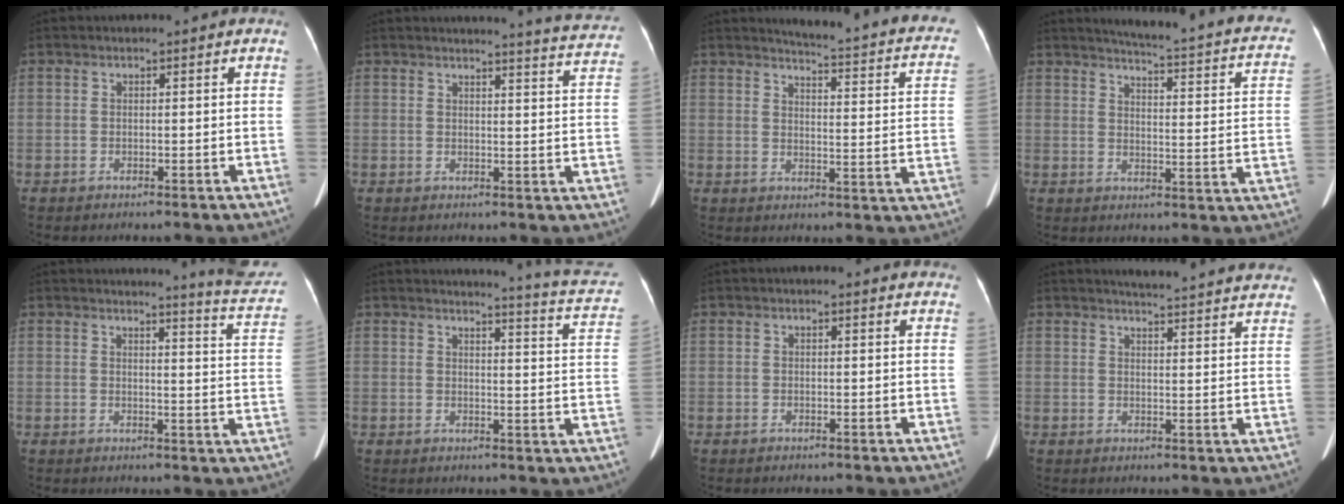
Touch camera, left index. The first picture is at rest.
{"total": 9.6, "force": [9.5, -0.6, 1.4], "torque": [-0.015, -0.055, 0.088]}
{"total": 18.1, "force": [15.8, 2.1, 8.5], "torque": [-0.100, -0.058, 0.163]}
{"total": 19.7, "force": [16.7, 2.3, 10.2], "torque": [-0.123, -0.044, 0.178]}
{"total": 10.4, "force": [10.2, -1.4, 1.4], "torque": [-0.016, -0.095, 0.097]}
{"total": 12.5, "force": [12.3, -1.0, 2.4], "torque": [-0.024, -0.089, 0.113]}
{"total": 5.9, "force": [5.5, 1.2, 2.0], "torque": [-0.012, 0.004, 0.039]}
{"total": 21.4, "force": [20.5, 1.5, 6.1], "torque": [-0.072, -0.051, 0.229]}